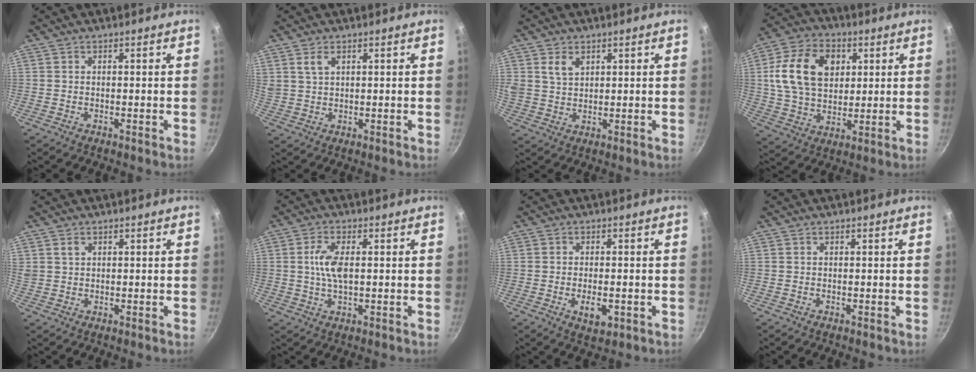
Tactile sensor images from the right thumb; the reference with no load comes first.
{"total": 3.3, "force": [1.7, 1.8, 2.1], "torque": [-0.035, -0.004, 0.037]}
{"total": 4.5, "force": [2.1, 3.0, 2.6], "torque": [-0.039, -0.007, 0.044]}
{"total": 16.6, "force": [4.0, 11.8, 11.0], "torque": [-0.181, 0.002, 0.066]}
{"total": 1.9, "force": [0.9, 1.4, 0.9], "torque": [-0.012, 0.002, 0.020]}
{"total": 6.0, "force": [0.6, 2.7, 5.3], "torque": [-0.106, 0.003, 0.010]}
{"total": 3.7, "force": [-1.1, 1.8, 3.0], "torque": [-0.048, 0.002, -0.015]}
{"total": 0.0}